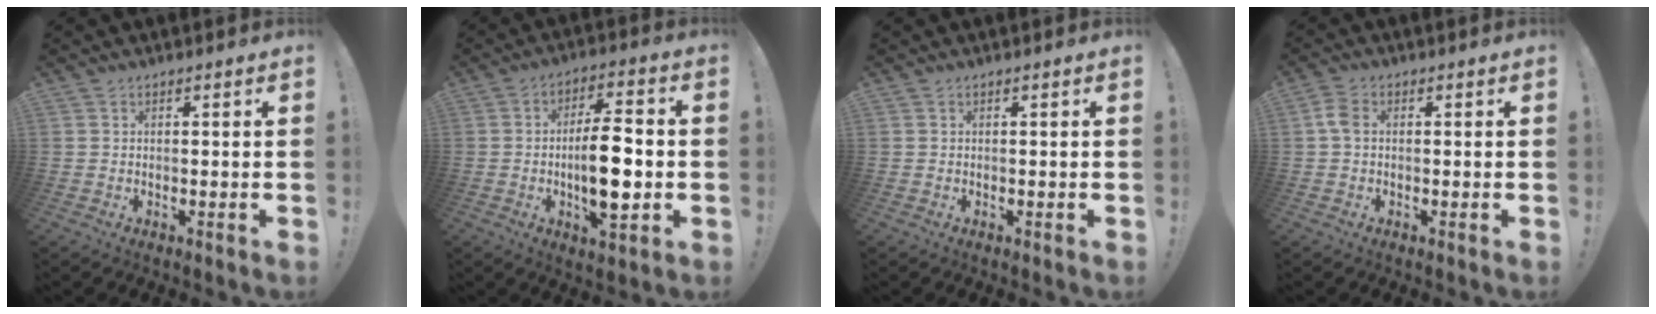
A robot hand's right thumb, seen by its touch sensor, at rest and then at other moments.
{"total": 13.3, "force": [-2.0, 4.3, 12.4], "torque": [-0.229, 0.003, -0.043]}
{"total": 0.0}
{"total": 3.9, "force": [0.3, 2.6, 2.9], "torque": [-0.054, 0.007, 0.004]}